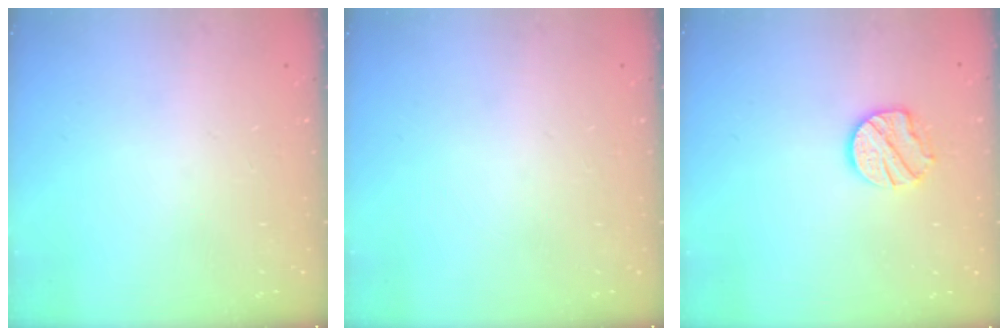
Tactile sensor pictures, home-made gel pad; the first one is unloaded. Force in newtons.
{"total": 0.0}
{"total": 10.7, "press": 10.6, "slide": 0.9}